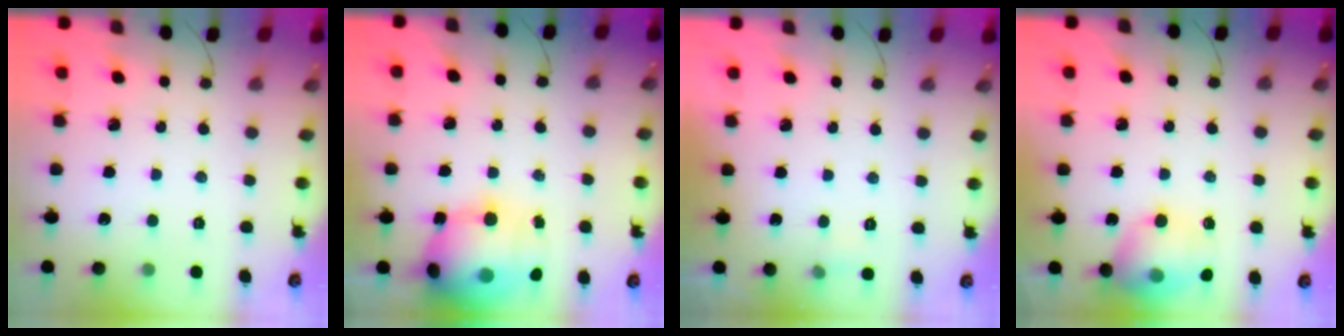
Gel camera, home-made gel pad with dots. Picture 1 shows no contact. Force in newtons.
{"total": 19.6, "press": 19.1, "slide": 4.3}
{"total": 3.7, "press": 3.4, "slide": 1.5}
{"total": 15.3, "press": 15.1, "slide": 2.0}